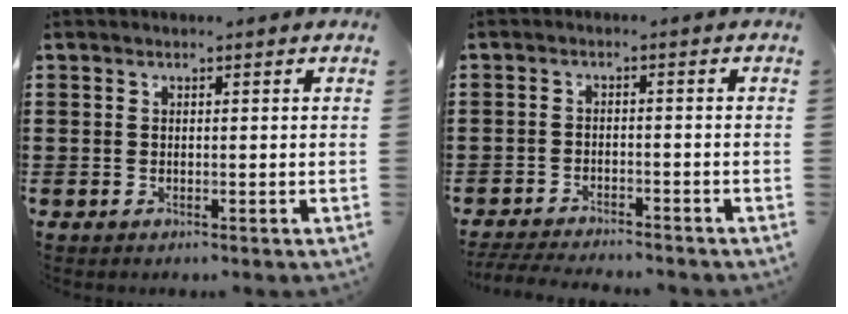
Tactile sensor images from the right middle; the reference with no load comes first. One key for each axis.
{"total": 3.1, "fx": -3.1, "fy": 0.2, "fz": 0.5, "tx": -0.016, "ty": -0.003, "tz": -0.068}